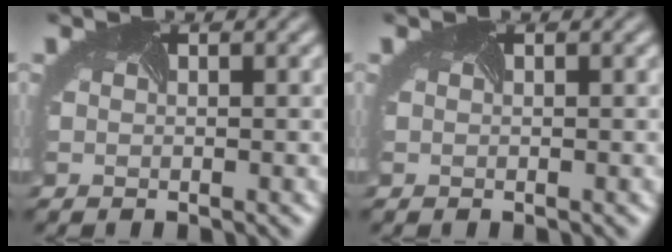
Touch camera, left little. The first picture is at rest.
{"total": 0.0}